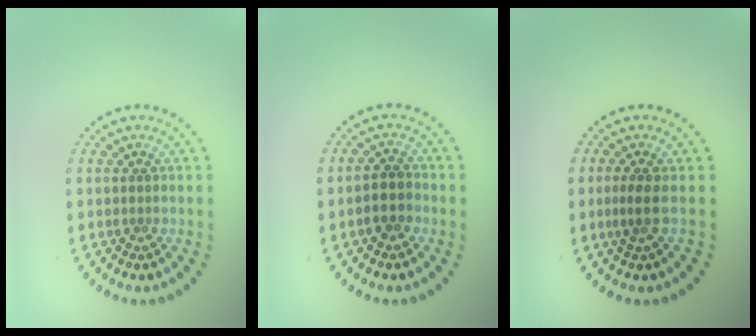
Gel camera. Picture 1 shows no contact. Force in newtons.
{"total": 2.4, "press": 2.2, "slide": 0.9}
{"total": 1.7, "press": 1.2, "slide": 1.2}